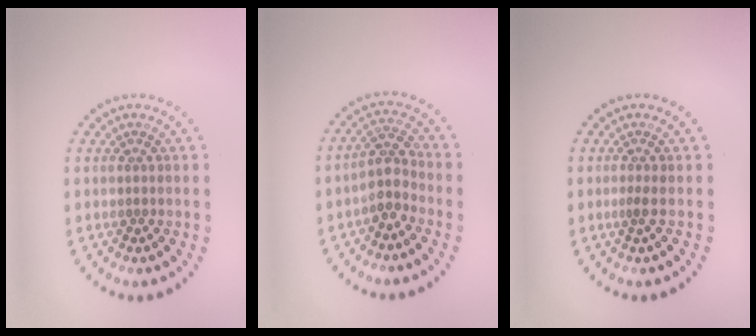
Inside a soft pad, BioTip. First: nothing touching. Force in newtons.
{"total": 2.8, "press": 2.3, "slide": 1.7}
{"total": 0.6, "press": 0.4, "slide": 0.5}